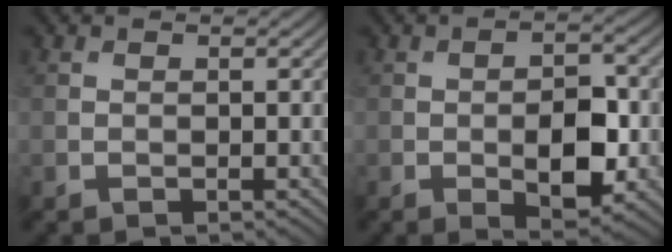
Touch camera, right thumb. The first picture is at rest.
{"total": 6.4, "force": [-1.4, 3.0, 5.4], "torque": [-0.089, -0.005, -0.021]}